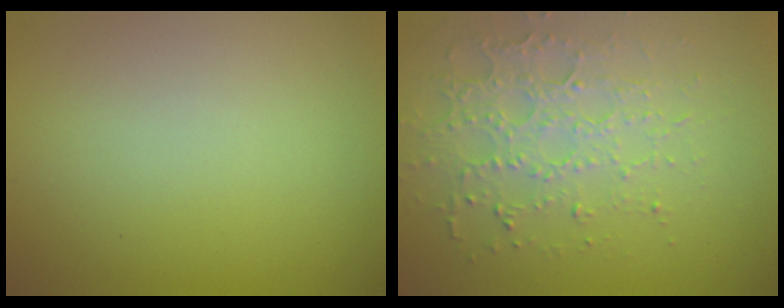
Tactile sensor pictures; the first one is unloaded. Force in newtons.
{"total": 3.5, "press": 3.4, "slide": 1.0}